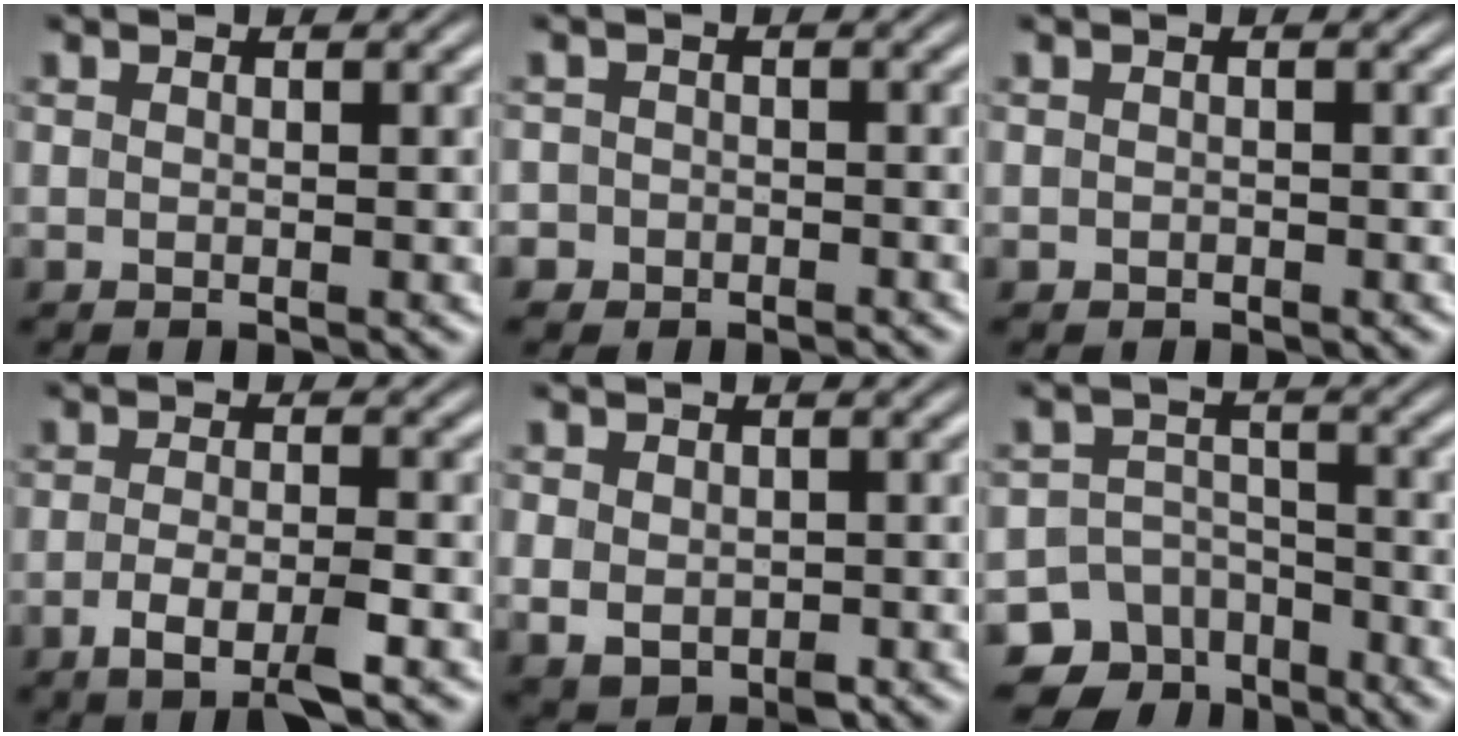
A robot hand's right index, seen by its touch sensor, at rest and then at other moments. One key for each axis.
{"total": 3.1, "fx": -2.1, "fy": 2.3, "fz": -0.2, "tx": 0.001, "ty": -0.014, "tz": -0.036}
{"total": 0.7, "fx": -0.5, "fy": 0.5, "fz": 0.0, "tx": -0.003, "ty": -0.010, "tz": -0.003}
{"total": 3.4, "fx": -2.0, "fy": 0.6, "fz": 2.8, "tx": -0.049, "ty": -0.008, "tz": -0.034}
{"total": 3.4, "fx": -0.5, "fy": 2.6, "fz": 2.1, "tx": -0.052, "ty": -0.025, "tz": 0.009}
{"total": 10.5, "fx": -6.4, "fy": 7.6, "fz": 3.3, "tx": -0.059, "ty": -0.032, "tz": -0.106}